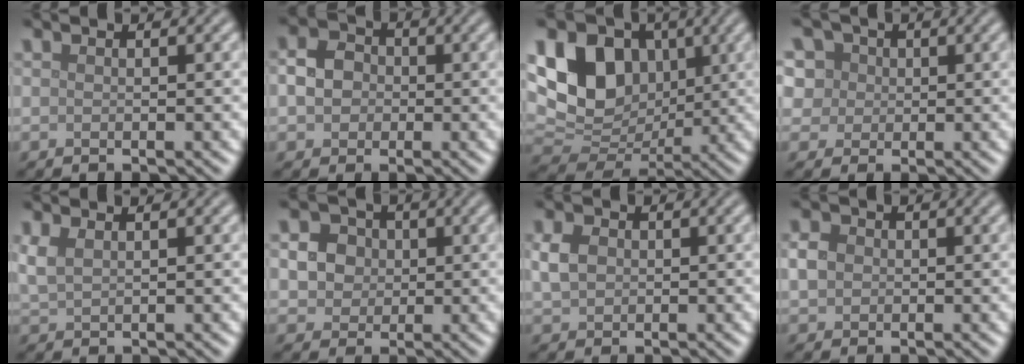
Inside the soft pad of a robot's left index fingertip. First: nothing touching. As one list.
[{"total": 3.2, "force": [-0.2, 2.7, 1.6], "torque": [-0.026, 0.004, -0.008]}, {"total": 10.4, "force": [2.4, 7.8, 6.5], "torque": [-0.123, 0.004, 0.031]}, {"total": 8.5, "force": [4.2, 6.3, 3.8], "torque": [-0.063, 0.031, 0.035]}, {"total": 1.8, "force": [1.0, 0.9, 1.3], "torque": [-0.034, 0.001, 0.025]}, {"total": 3.7, "force": [0.7, 3.3, 1.5], "torque": [-0.024, 0.004, 0.012]}, {"total": 2.5, "force": [0.3, 2.0, 1.4], "torque": [-0.035, 0.004, 0.003]}, {"total": 1.8, "force": [0.1, 1.6, 0.8], "torque": [-0.015, 0.001, -0.003]}]